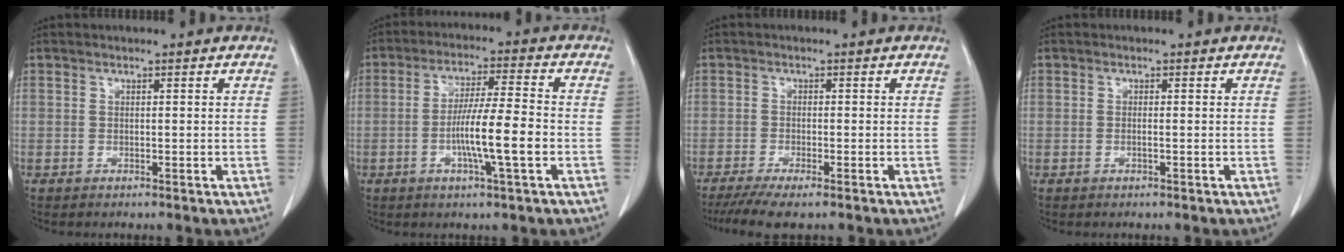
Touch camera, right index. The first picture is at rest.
{"total": 9.3, "force": [-2.4, 0.0, 9.0], "torque": [-0.162, -0.002, -0.047]}
{"total": 5.8, "force": [-4.4, 0.7, 3.7], "torque": [-0.061, -0.014, -0.072]}
{"total": 0.6, "force": [-0.2, -0.1, 0.6], "torque": [-0.012, 0.000, -0.003]}